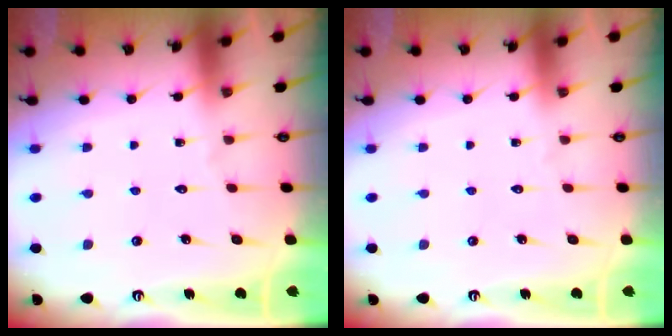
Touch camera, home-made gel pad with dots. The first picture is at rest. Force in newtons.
{"total": 0.0}